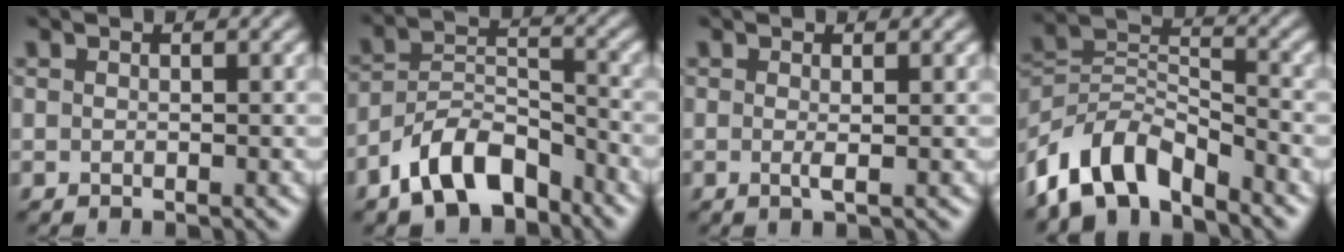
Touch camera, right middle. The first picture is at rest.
{"total": 7.1, "force": [-5.0, 3.4, 3.8], "torque": [-0.060, 0.004, -0.102]}
{"total": 1.0, "force": [-0.1, 0.1, 1.0], "torque": [-0.021, -0.004, -0.003]}
{"total": 7.6, "force": [-5.7, 3.3, 3.8], "torque": [-0.061, 0.000, -0.120]}